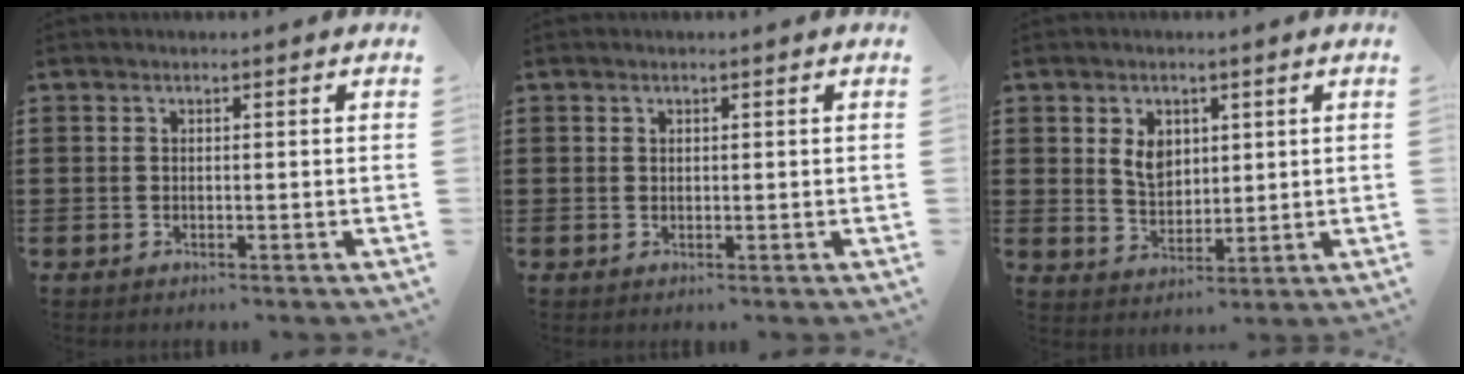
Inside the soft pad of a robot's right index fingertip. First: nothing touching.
{"total": 0.6, "force": [0.3, 0.5, 0.1], "torque": [-0.003, 0.002, 0.007]}
{"total": 4.7, "force": [1.5, 3.5, 2.8], "torque": [-0.058, 0.008, 0.025]}